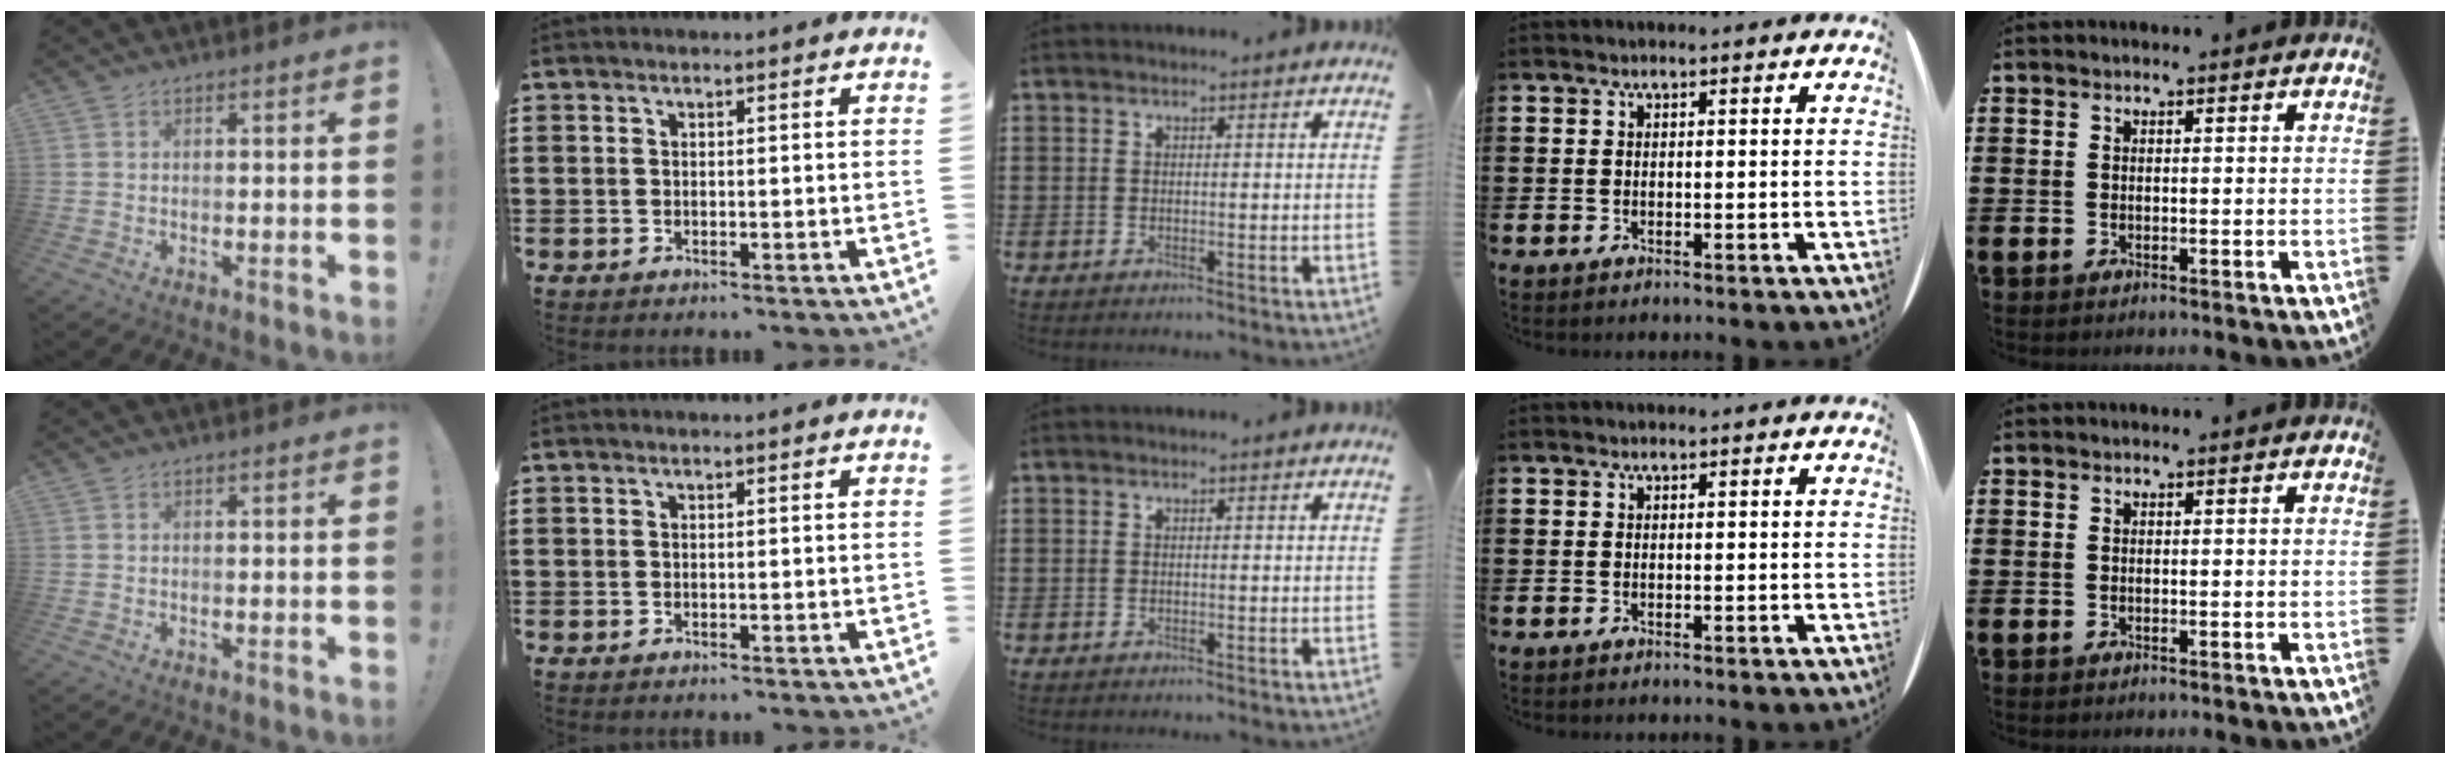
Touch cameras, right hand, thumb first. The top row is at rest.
{}